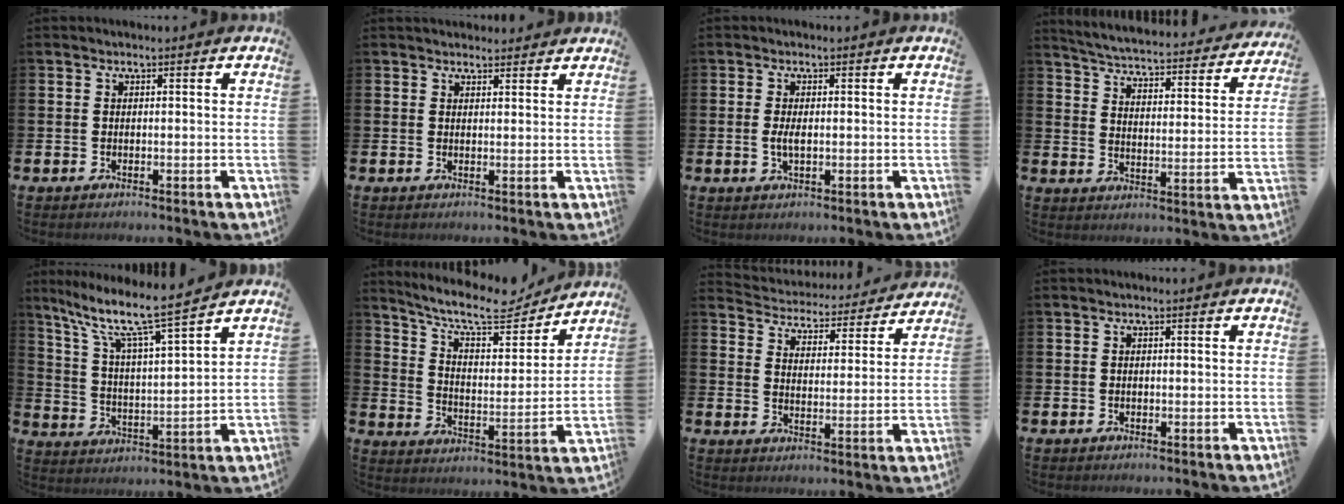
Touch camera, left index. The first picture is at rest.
{"total": 2.0, "force": [1.9, 0.7, 0.0], "torque": [0.016, -0.010, 0.031]}
{"total": 2.1, "force": [-0.1, 0.9, 1.9], "torque": [-0.034, 0.001, -0.004]}
{"total": 4.6, "force": [4.4, 0.4, 1.1], "torque": [-0.044, -0.043, 0.069]}
{"total": 9.6, "force": [8.2, 0.8, 4.9], "torque": [-0.121, -0.058, 0.133]}
{"total": 10.1, "force": [9.0, 2.5, 3.8], "torque": [-0.090, -0.060, 0.154]}
{"total": 4.4, "force": [4.2, 1.0, 0.0], "torque": [-0.021, -0.045, 0.067]}
{"total": 0.0}